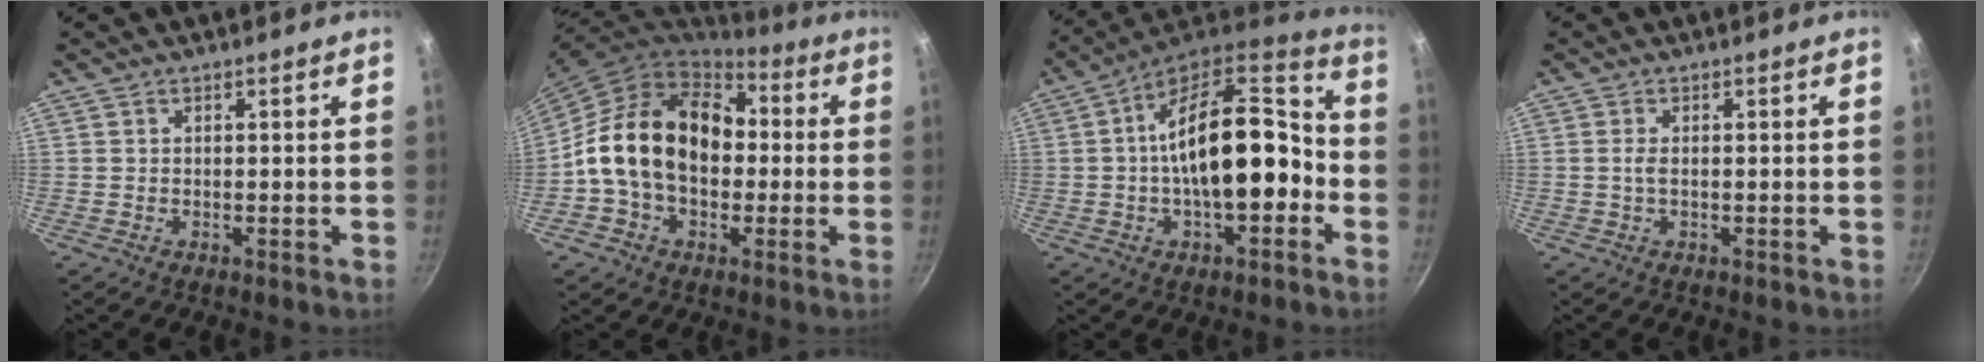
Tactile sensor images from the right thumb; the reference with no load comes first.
{"total": 19.7, "force": [0.3, 14.5, 13.5], "torque": [-0.205, 0.046, -0.002]}
{"total": 20.5, "force": [-2.5, 10.1, 17.7], "torque": [-0.246, 0.056, -0.050]}
{"total": 1.3, "force": [0.0, 0.5, 1.2], "torque": [-0.028, 0.001, -0.002]}